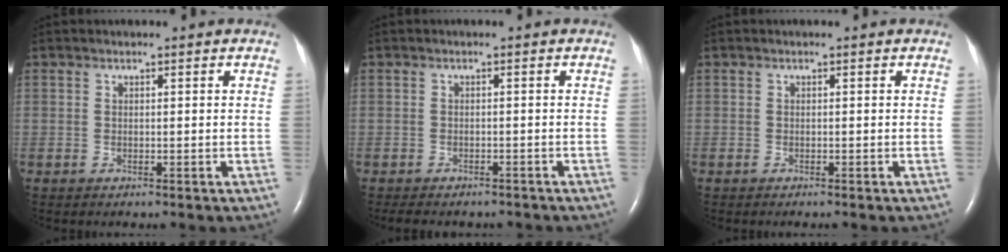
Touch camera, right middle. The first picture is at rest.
{"total": 7.5, "force": [-6.6, 2.5, 2.6], "torque": [-0.040, -0.002, -0.080]}
{"total": 0.6, "force": [-0.5, 0.0, 0.3], "torque": [-0.007, -0.002, -0.007]}